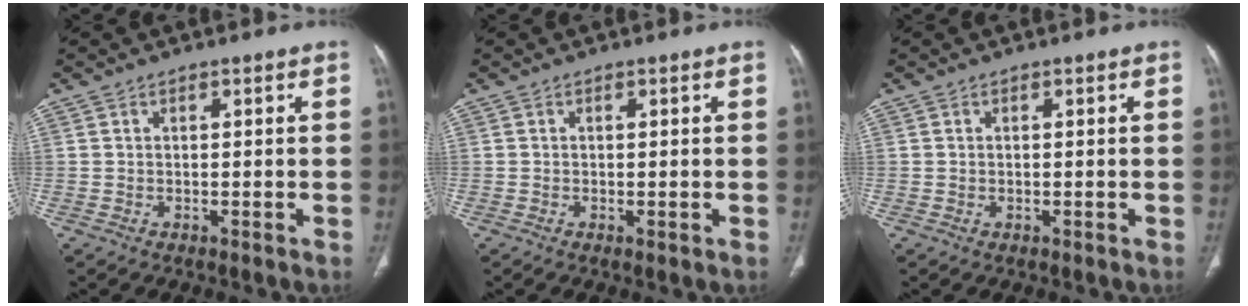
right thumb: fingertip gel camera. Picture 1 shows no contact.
{"total": 0.8, "force": [-0.2, 0.2, 0.8], "torque": [-0.015, -0.004, -0.003]}
{"total": 0.0}